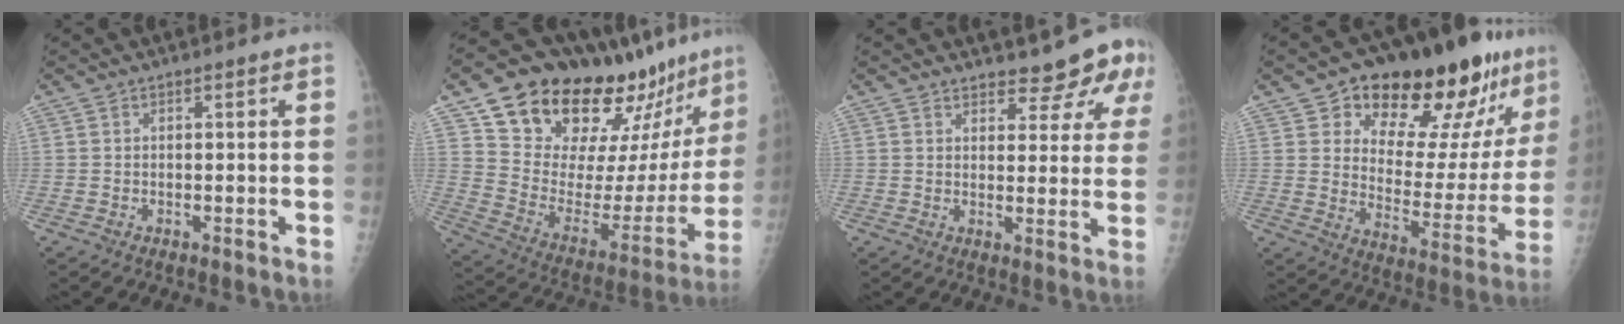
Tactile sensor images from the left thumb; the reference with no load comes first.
{"total": 29.8, "force": [22.7, 11.6, 15.5], "torque": [-0.204, -0.097, 0.337]}
{"total": 7.6, "force": [6.2, 3.0, 3.3], "torque": [-0.009, -0.038, 0.065]}
{"total": 24.8, "force": [16.2, 10.8, 15.3], "torque": [-0.172, -0.070, 0.238]}